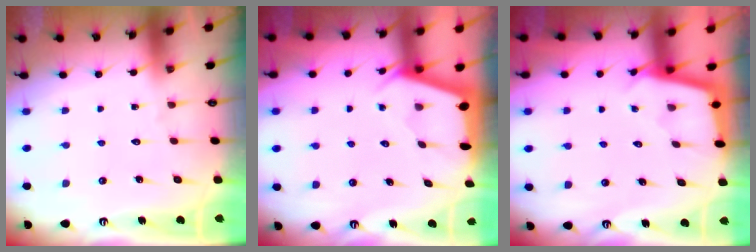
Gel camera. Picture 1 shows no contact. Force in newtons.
{"total": 2.4, "press": 2.4, "slide": 0.3}
{"total": 2.5, "press": 2.5, "slide": 0.2}